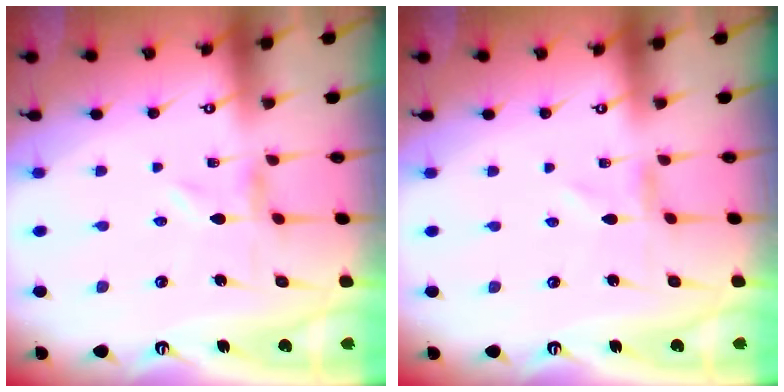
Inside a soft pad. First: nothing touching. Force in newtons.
{"total": 0.6, "press": 0.5, "slide": 0.2}